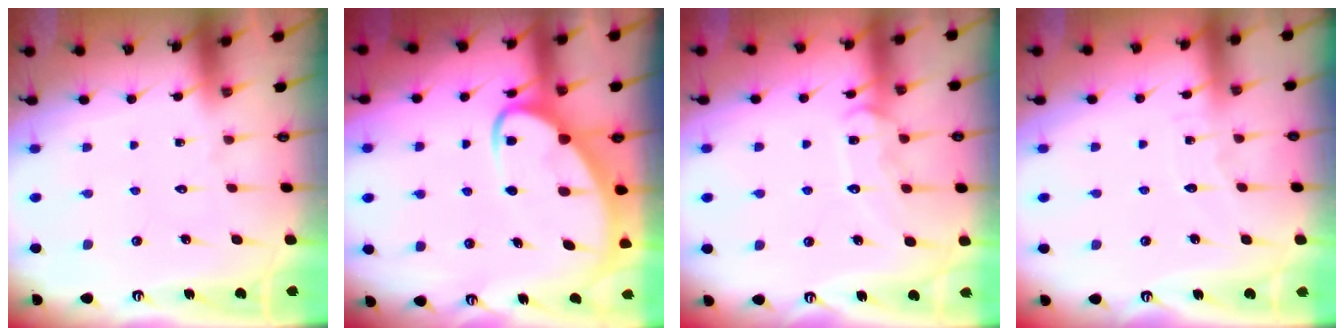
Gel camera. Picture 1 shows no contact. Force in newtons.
{"total": 7.1, "press": 7.0, "slide": 0.6}
{"total": 11.2, "press": 11.2, "slide": 0.8}
{"total": 3.9, "press": 3.8, "slide": 0.5}